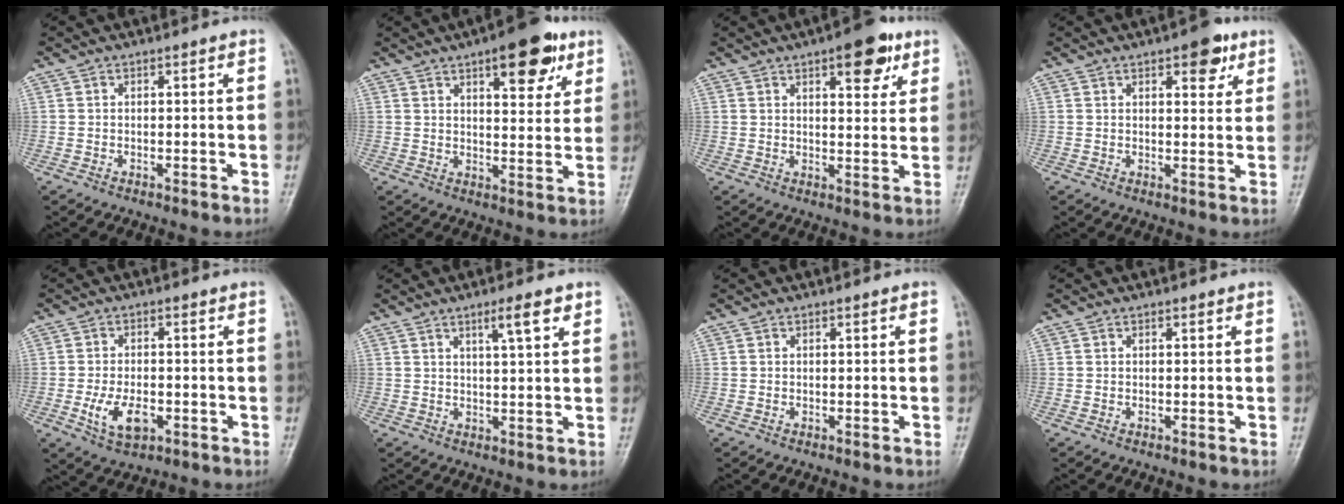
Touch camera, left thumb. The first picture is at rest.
{"total": 12.0, "force": [6.7, 4.7, 8.7], "torque": [-0.086, -0.027, 0.089]}
{"total": 9.1, "force": [5.0, 3.7, 6.6], "torque": [-0.062, -0.019, 0.064]}
{"total": 5.9, "force": [3.3, 2.6, 4.2], "torque": [-0.033, -0.013, 0.039]}
{"total": 6.7, "force": [-2.0, 3.9, 5.1], "torque": [-0.091, 0.001, -0.029]}
{"total": 4.8, "force": [2.8, 0.6, 3.9], "torque": [-0.059, -0.013, 0.046]}
{"total": 0.0}
{"total": 0.0}